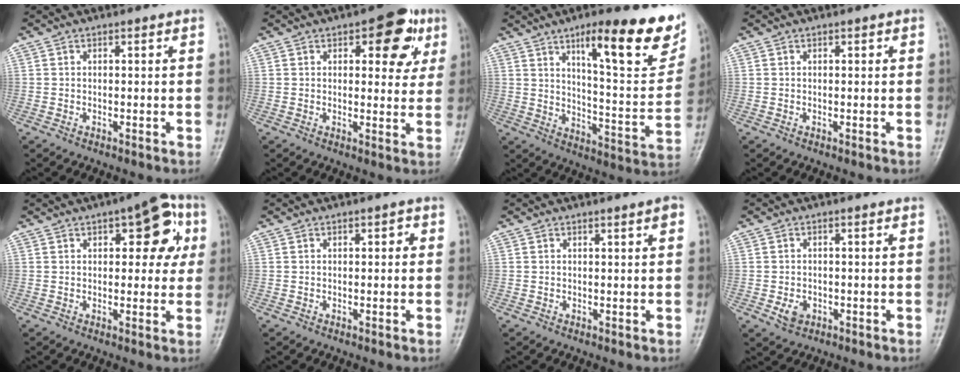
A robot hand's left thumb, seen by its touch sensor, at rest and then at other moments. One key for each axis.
{"total": 9.5, "fx": 4.0, "fy": 4.7, "fz": 7.2, "tx": -0.047, "ty": -0.007, "tz": 0.042}
{"total": 20.7, "fx": 12.2, "fy": 5.2, "fz": 15.9, "tx": -0.176, "ty": -0.061, "tz": 0.181}
{"total": 0.6, "fx": 0.2, "fy": 0.2, "fz": 0.5, "tx": -0.006, "ty": 0.001, "tz": 0.004}
{"total": 10.9, "fx": 3.5, "fy": 5.1, "fz": 8.9, "tx": -0.068, "ty": 0.006, "tz": 0.035}
{"total": 1.5, "fx": 0.3, "fy": 0.8, "fz": 1.2, "tx": -0.009, "ty": 0.004, "tz": 0.001}
{"total": 1.4, "fx": 0.7, "fy": 0.0, "fz": 1.2, "tx": -0.019, "ty": -0.001, "tz": 0.009}
{"total": 2.9, "fx": -1.0, "fy": 2.2, "fz": 1.6, "tx": -0.023, "ty": 0.002, "tz": -0.012}